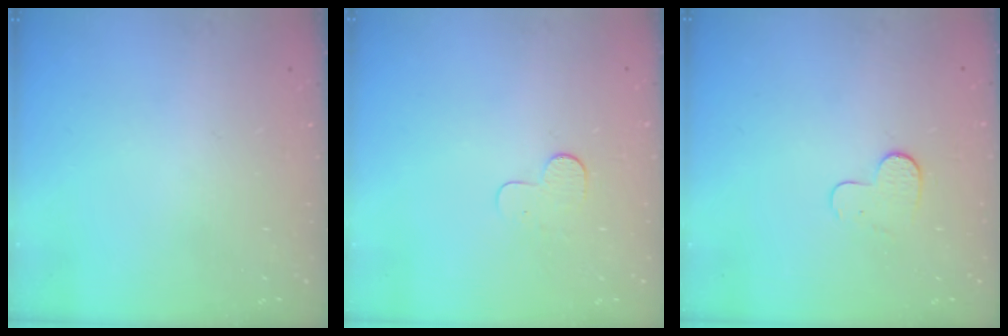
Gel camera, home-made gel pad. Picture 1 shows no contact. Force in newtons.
{"total": 6.0, "press": 6.0, "slide": 0.5}
{"total": 4.6, "press": 4.6, "slide": 0.4}